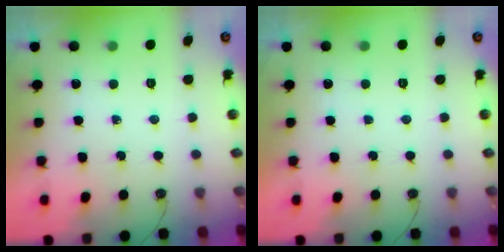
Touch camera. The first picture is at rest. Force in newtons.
{"total": 0.0}